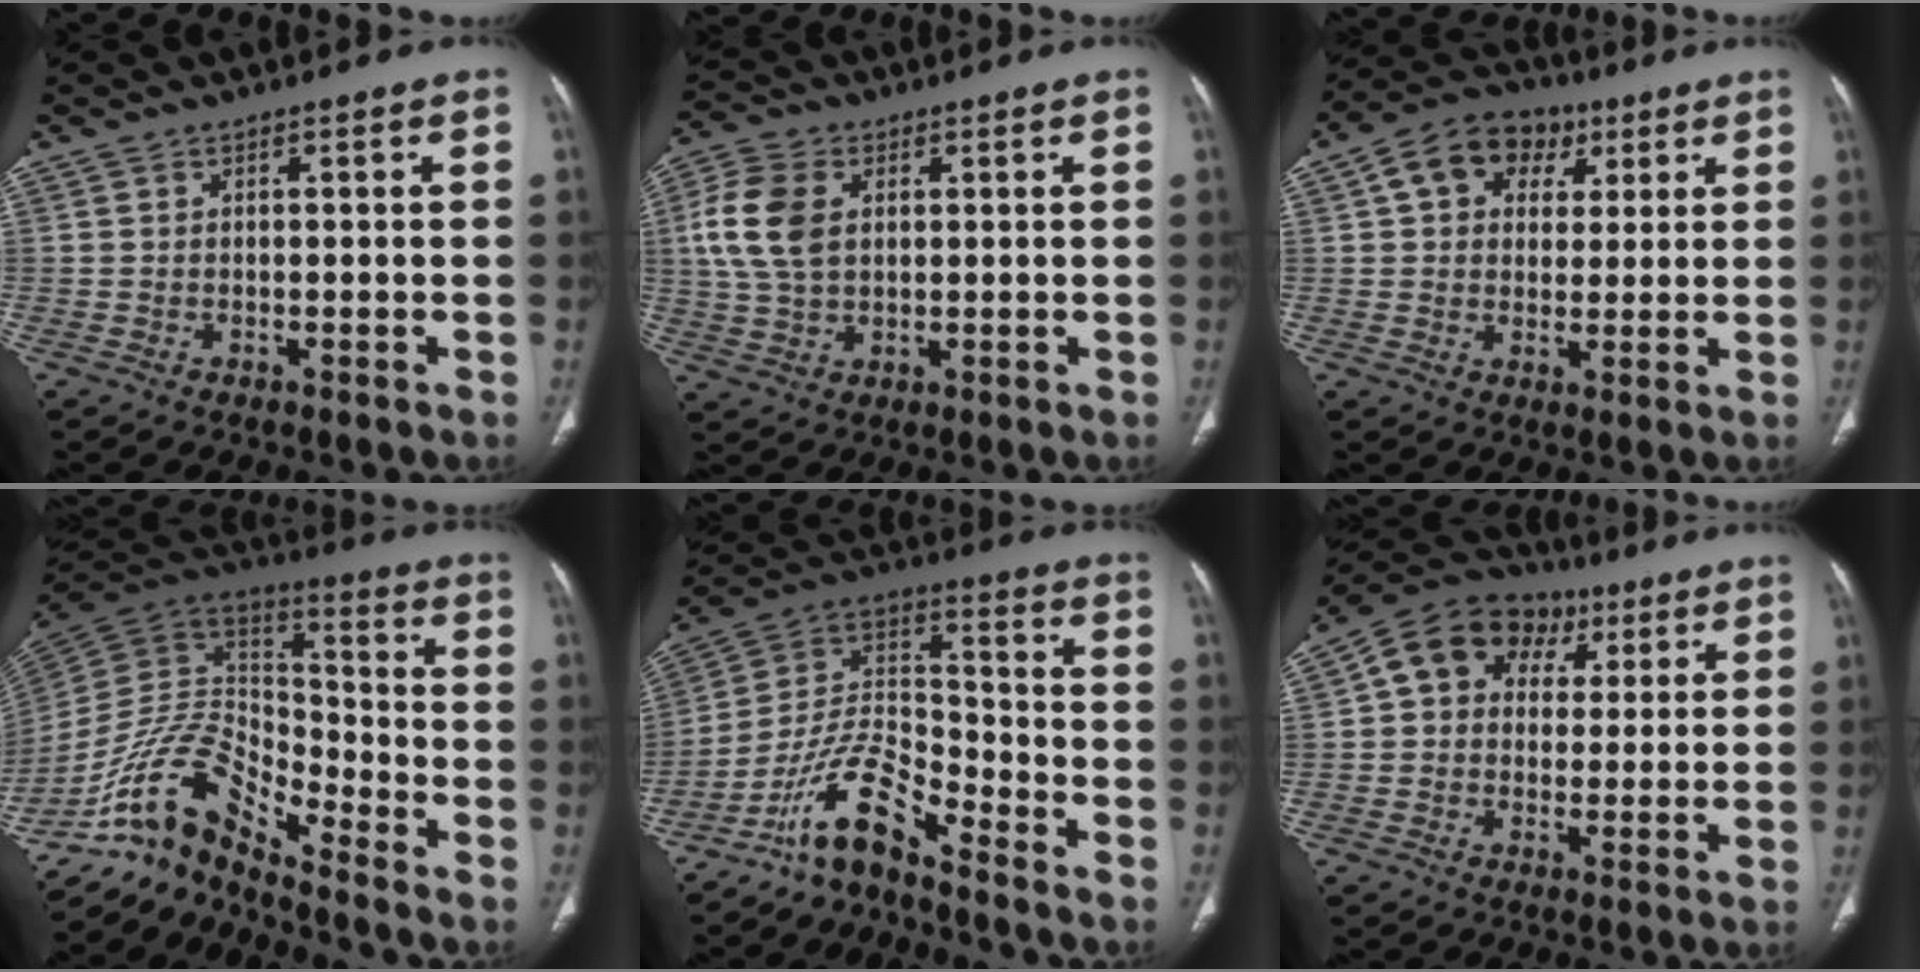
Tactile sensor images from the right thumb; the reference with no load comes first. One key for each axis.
{"total": 10.2, "fx": 2.1, "fy": 6.7, "fz": 7.3, "tx": -0.153, "ty": 0.004, "tz": 0.042}
{"total": 11.4, "fx": 4.2, "fy": 8.8, "fz": 5.9, "tx": -0.067, "ty": 0.004, "tz": 0.062}
{"total": 14.0, "fx": -11.7, "fy": 4.1, "fz": 6.6, "tx": -0.117, "ty": 0.102, "tz": -0.228}
{"total": 11.7, "fx": -9.2, "fy": 3.1, "fz": 6.4, "tx": -0.122, "ty": 0.091, "tz": -0.182}
{"total": 13.6, "fx": 4.4, "fy": 11.0, "fz": 6.7, "tx": -0.075, "ty": 0.018, "tz": 0.062}